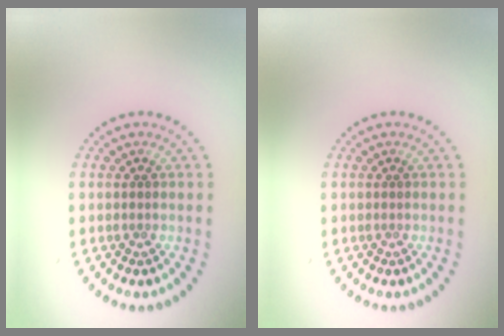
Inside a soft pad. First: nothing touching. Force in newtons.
{"total": 0.0}